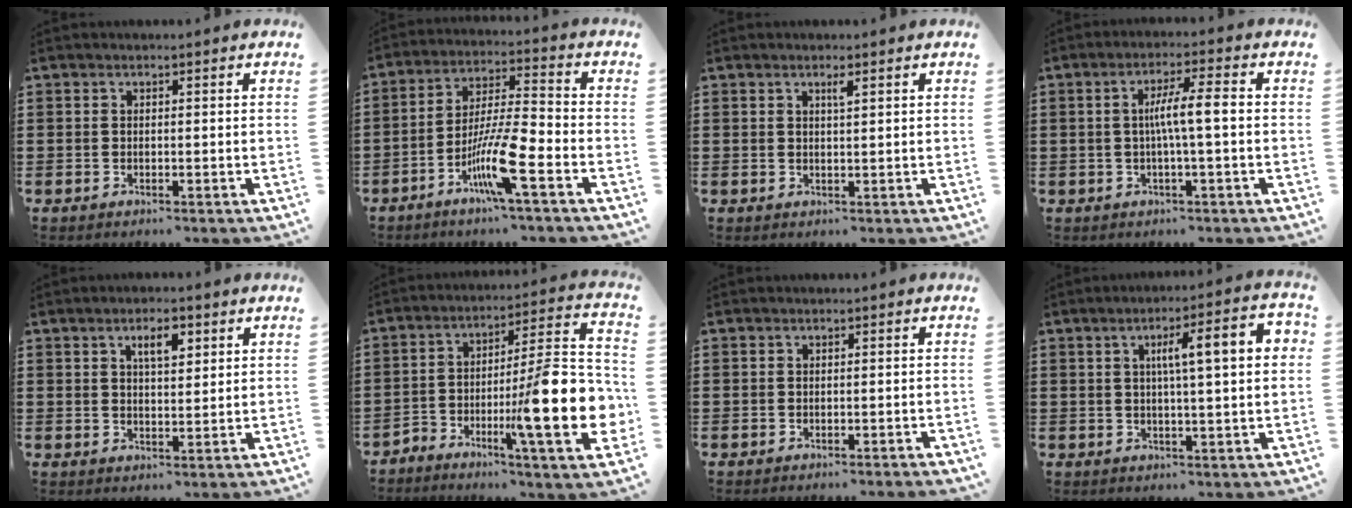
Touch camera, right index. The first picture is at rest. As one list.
[{"total": 10.0, "force": [-4.9, 1.0, 8.7], "torque": [-0.182, -0.010, -0.094]}, {"total": 1.2, "force": [0.7, 0.1, 1.0], "torque": [-0.020, -0.001, 0.012]}, {"total": 5.3, "force": [-0.3, 0.2, 5.3], "torque": [-0.096, 0.000, -0.012]}, {"total": 3.7, "force": [1.8, 1.4, 2.9], "torque": [-0.047, 0.002, 0.027]}, {"total": 15.3, "force": [-4.9, 2.2, 14.3], "torque": [-0.210, -0.019, -0.084]}, {"total": 0.8, "force": [-0.7, -0.1, 0.3], "torque": [-0.006, -0.002, -0.015]}, {"total": 7.9, "force": [1.5, 1.3, 7.6], "torque": [-0.130, -0.002, 0.015]}]